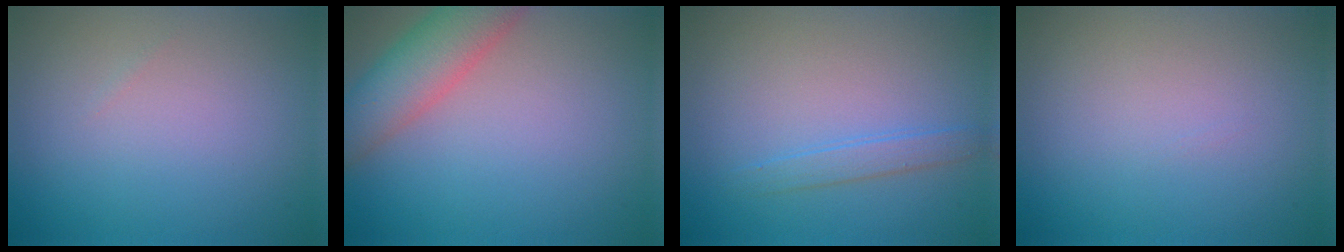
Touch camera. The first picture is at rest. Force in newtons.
{"total": 5.7, "press": 5.7, "slide": 0.2}
{"total": 1.6, "press": 1.6, "slide": 0.1}
{"total": 0.0}